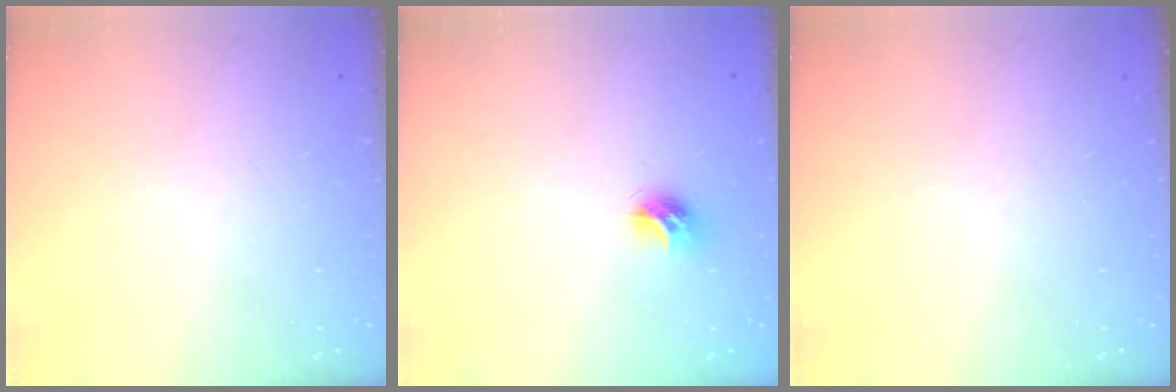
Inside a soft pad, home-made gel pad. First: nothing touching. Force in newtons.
{"total": 7.5, "press": 7.5, "slide": 0.1}
{"total": 0.0}